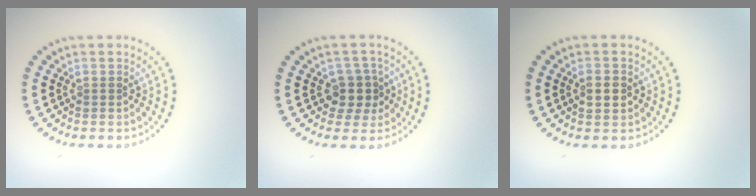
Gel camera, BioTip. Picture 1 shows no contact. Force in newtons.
{"total": 2.6, "press": 2.2, "slide": 1.4}
{"total": 2.3, "press": 2.2, "slide": 0.1}